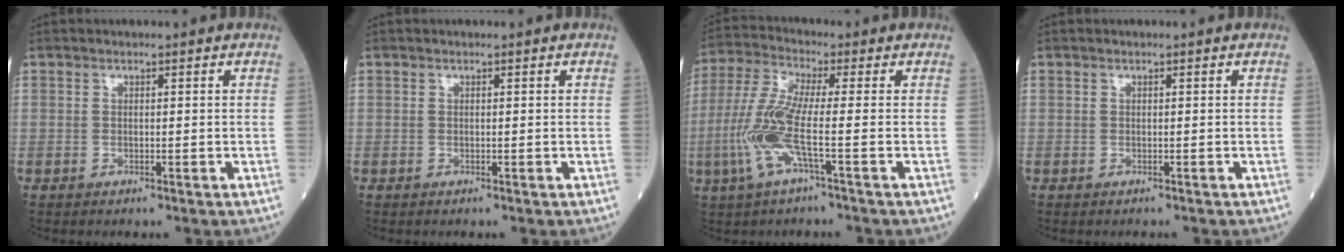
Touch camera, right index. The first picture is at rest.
{"total": 0.0}
{"total": 9.2, "force": [-2.5, 0.4, 8.8], "torque": [-0.204, -0.001, -0.061]}
{"total": 0.0}